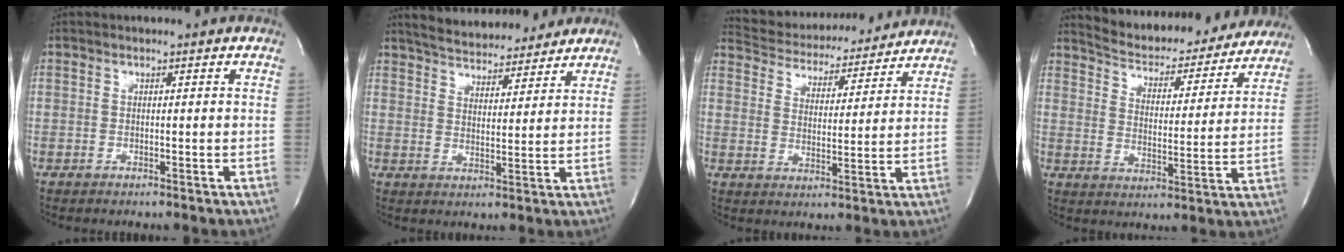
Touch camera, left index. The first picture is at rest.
{"total": 15.2, "force": [13.7, 4.1, 5.2], "torque": [-0.081, 0.017, 0.197]}
{"total": 16.8, "force": [15.9, 3.9, 3.9], "torque": [-0.064, 0.012, 0.227]}
{"total": 20.8, "force": [19.3, 5.5, 5.7], "torque": [-0.083, -0.016, 0.257]}